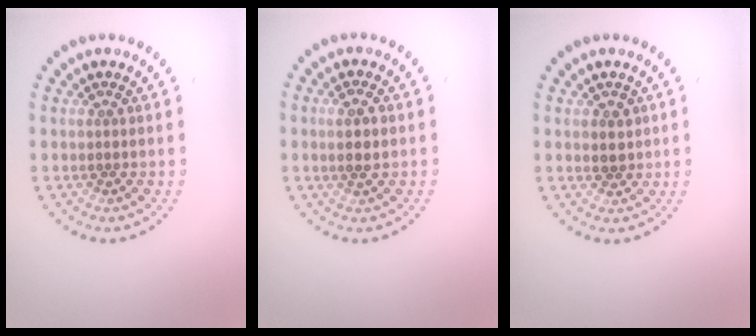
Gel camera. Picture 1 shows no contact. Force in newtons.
{"total": 1.7, "press": 1.6, "slide": 0.5}
{"total": 1.6, "press": 1.4, "slide": 0.8}